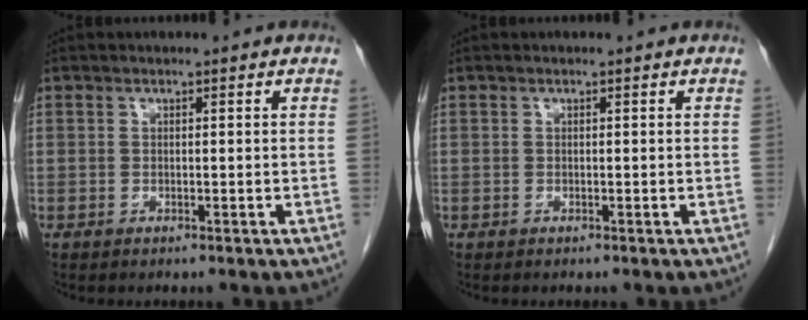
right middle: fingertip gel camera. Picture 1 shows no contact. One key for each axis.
{"total": 0.0}